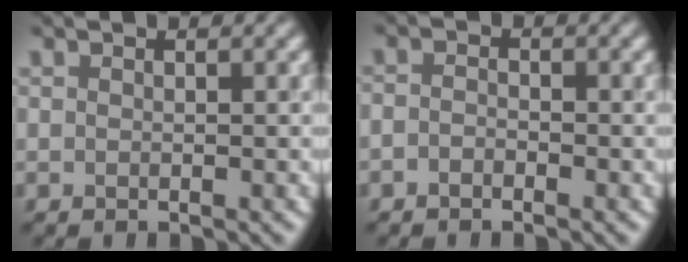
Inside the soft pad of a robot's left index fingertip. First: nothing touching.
{"total": 0.9, "force": [-0.9, 0.0, -0.1], "torque": [-0.008, 0.011, -0.008]}